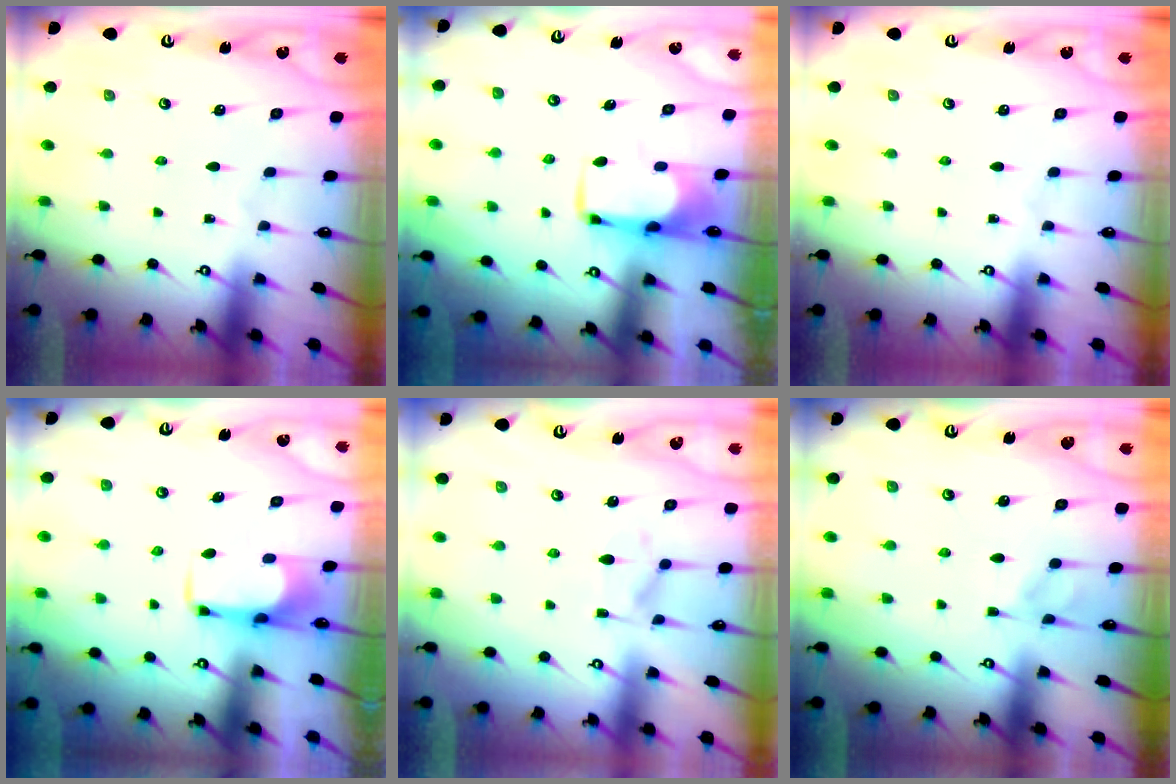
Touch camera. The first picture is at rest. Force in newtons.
{"total": 1.9, "press": 1.9, "slide": 0.4}
{"total": 0.0}
{"total": 1.5, "press": 1.4, "slide": 0.5}
{"total": 1.7, "press": 1.1, "slide": 1.3}
{"total": 3.7, "press": 3.7, "slide": 0.6}